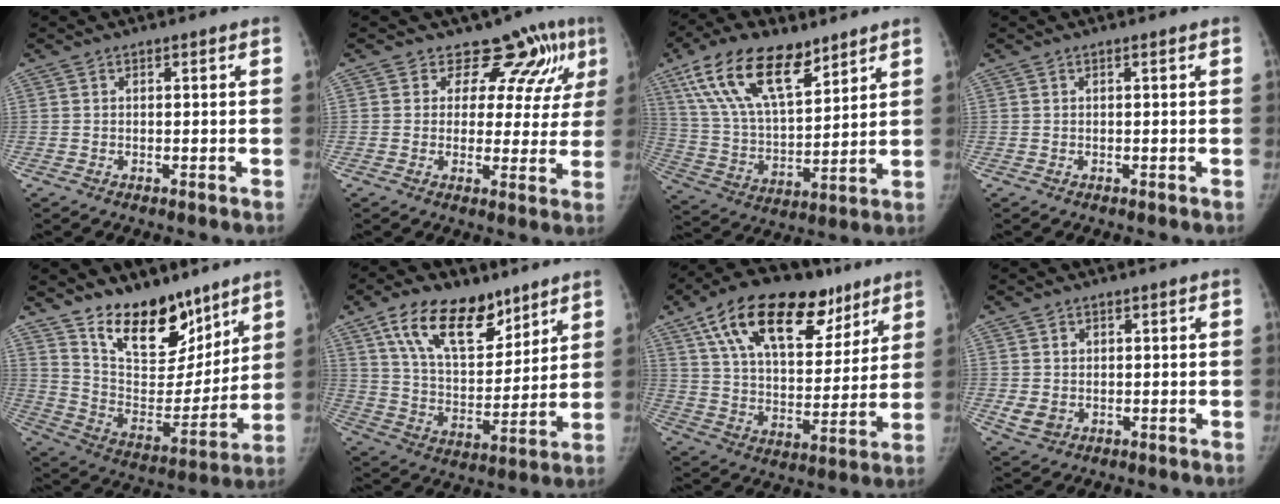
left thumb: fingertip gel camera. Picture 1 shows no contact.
{"total": 9.8, "force": [6.8, 6.0, 3.6], "torque": [0.001, -0.032, 0.066]}
{"total": 19.1, "force": [11.5, 8.6, 12.7], "torque": [-0.207, -0.038, 0.217]}
{"total": 0.0}
{"total": 19.0, "force": [13.3, 9.7, 9.5], "torque": [-0.094, -0.092, 0.229]}
{"total": 17.7, "force": [10.7, 9.4, 10.5], "torque": [-0.133, -0.049, 0.191]}
{"total": 24.6, "force": [13.8, 12.8, 15.9], "torque": [-0.224, -0.014, 0.229]}
{"total": 4.1, "force": [-0.2, 3.6, 2.0], "torque": [-0.022, -0.001, 0.005]}